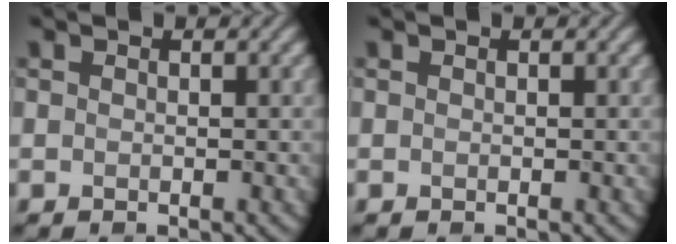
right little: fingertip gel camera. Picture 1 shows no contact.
{"total": 0.0}